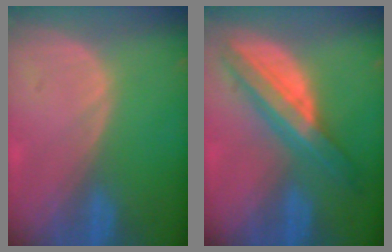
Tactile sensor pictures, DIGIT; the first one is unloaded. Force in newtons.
{"total": 8.5, "press": 8.4, "slide": 0.4}